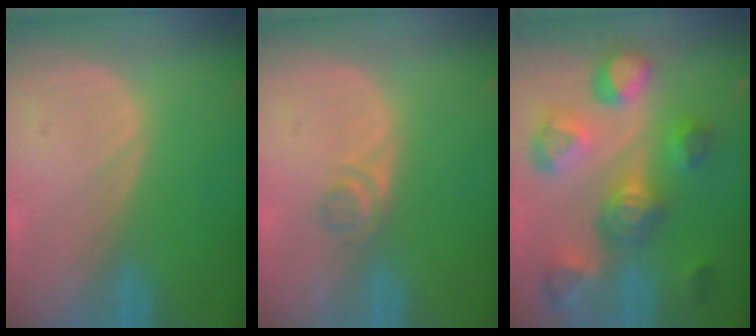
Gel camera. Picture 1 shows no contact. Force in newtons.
{"total": 1.9, "press": 1.7, "slide": 0.8}
{"total": 10.9, "press": 10.0, "slide": 4.4}